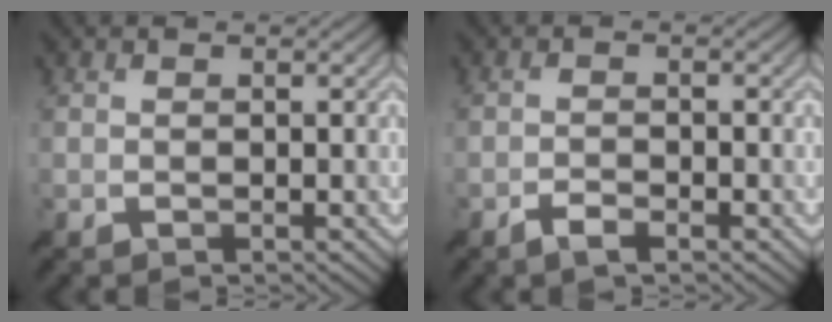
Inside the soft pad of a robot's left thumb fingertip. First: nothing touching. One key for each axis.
{"total": 2.1, "fx": -1.5, "fy": 0.6, "fz": 1.3, "tx": -0.025, "ty": 0.000, "tz": -0.030}